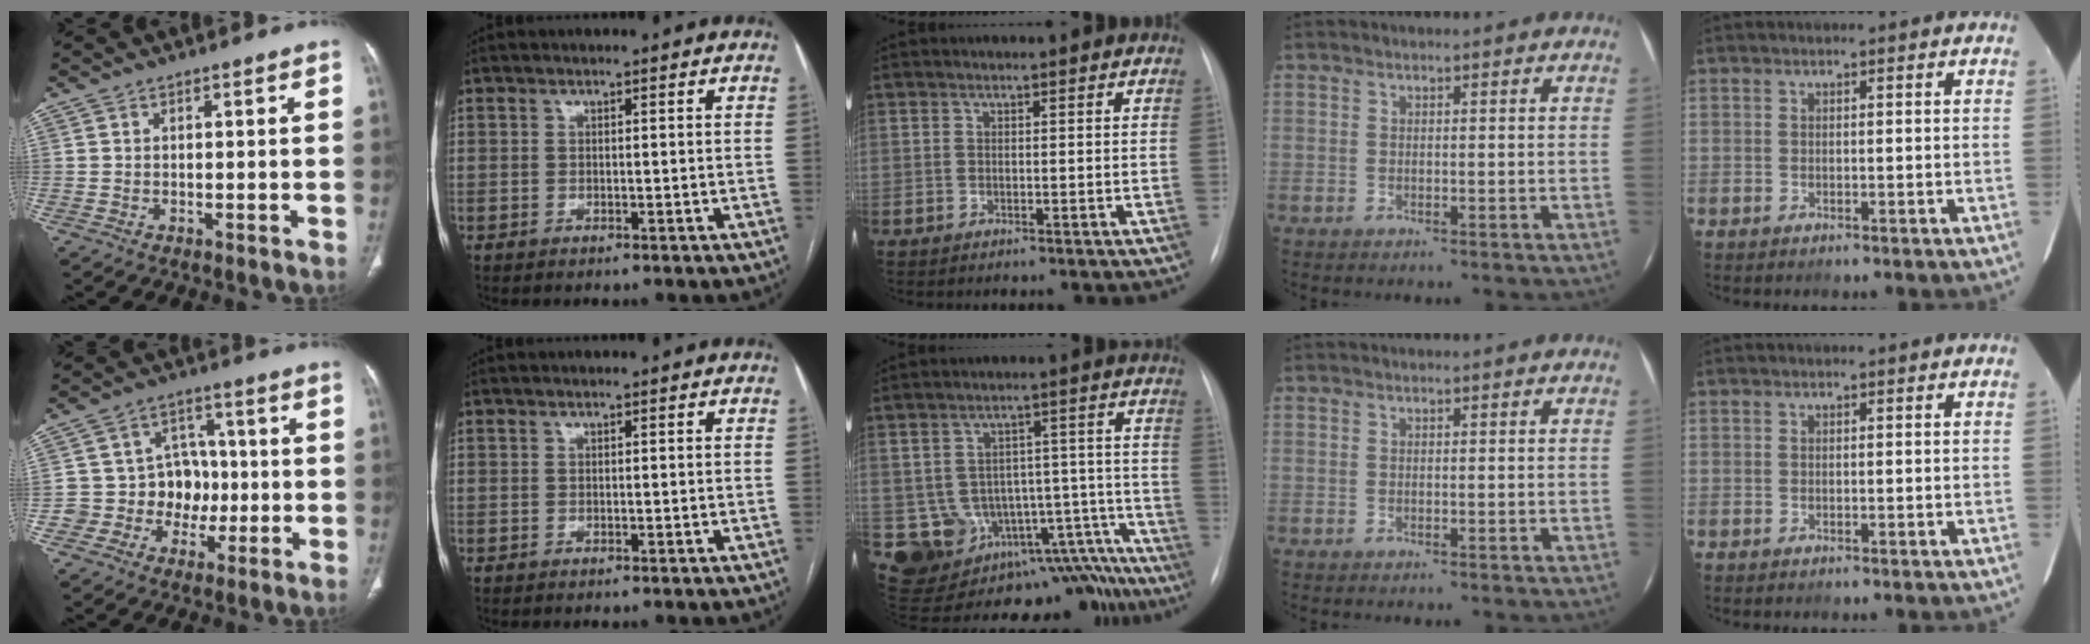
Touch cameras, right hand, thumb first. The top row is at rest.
{"thumb": {"total": 9.7, "force": [-1.7, 8.9, 3.6], "torque": [0.006, 0.033, -0.027]}, "middle": {"total": 18.0, "force": [-12.7, 10.6, 7.2], "torque": [-0.063, 0.074, -0.150]}}